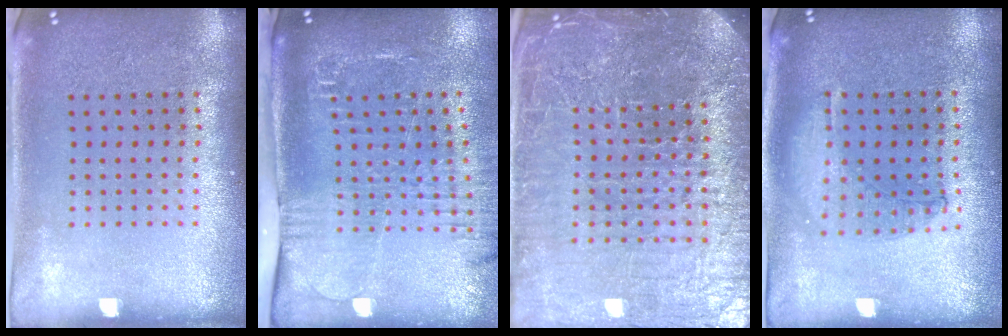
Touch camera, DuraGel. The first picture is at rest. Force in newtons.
{"total": 2.6, "press": 2.0, "slide": 1.6}
{"total": 6.3, "press": 5.6, "slide": 2.9}
{"total": 0.6, "press": 0.6, "slide": 0.2}